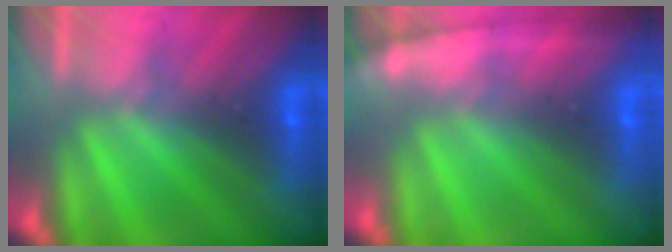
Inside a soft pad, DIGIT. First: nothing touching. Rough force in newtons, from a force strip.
{"total": 1.6}